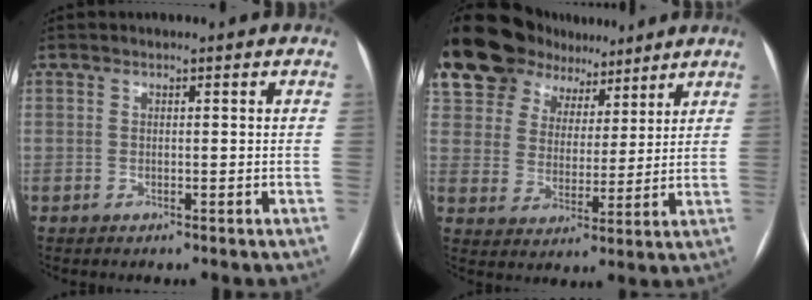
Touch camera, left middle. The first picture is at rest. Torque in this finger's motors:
{"motor_torque": [0.53, -0.19, 1.05, 0.21]}